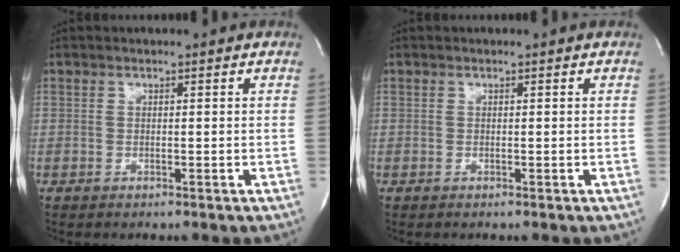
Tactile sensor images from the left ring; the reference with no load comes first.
{"total": 0.0}